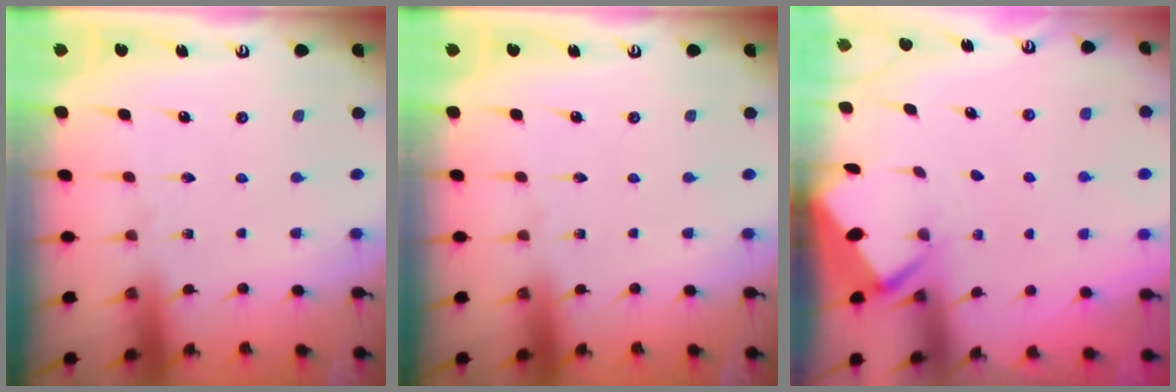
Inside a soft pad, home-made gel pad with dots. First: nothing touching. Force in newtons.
{"total": 0.0}
{"total": 2.9, "press": 2.8, "slide": 0.3}